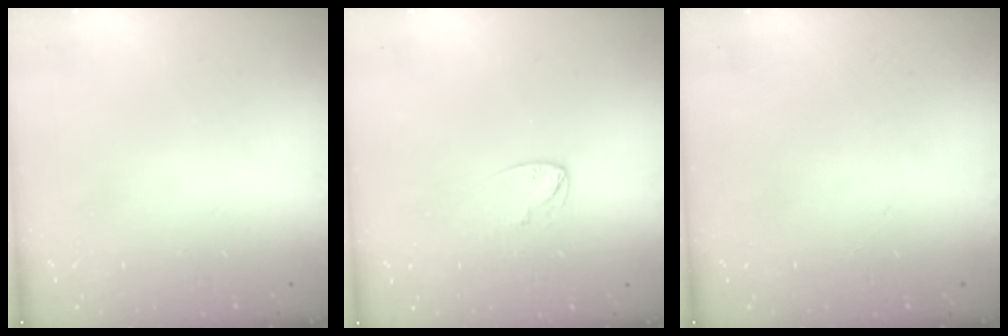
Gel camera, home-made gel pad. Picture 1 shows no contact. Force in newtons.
{"total": 4.8, "press": 4.8, "slide": 0.4}
{"total": 0.0}